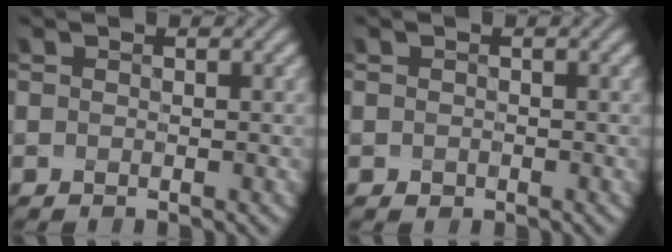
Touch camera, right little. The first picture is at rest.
{"total": 0.6, "force": [-0.2, 0.6, 0.1], "torque": [0.002, 0.001, -0.003]}